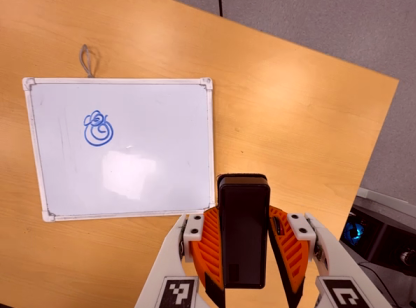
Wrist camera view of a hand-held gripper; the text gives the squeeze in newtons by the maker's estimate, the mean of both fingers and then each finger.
{"total": 6.3, "left": 4.9, "right": 7.6}